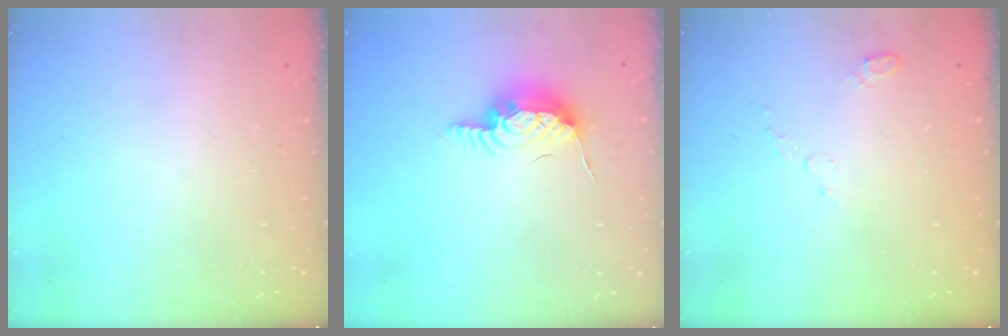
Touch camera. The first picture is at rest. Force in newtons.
{"total": 12.5, "press": 11.5, "slide": 4.8}
{"total": 4.7, "press": 4.7, "slide": 0.5}